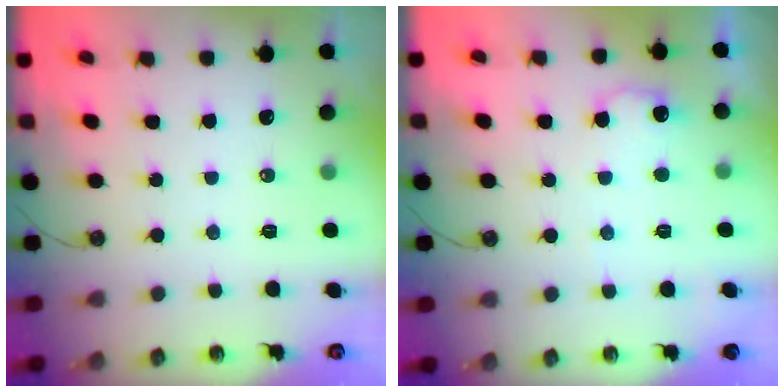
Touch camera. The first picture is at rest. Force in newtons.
{"total": 7.6, "press": 7.5, "slide": 0.9}